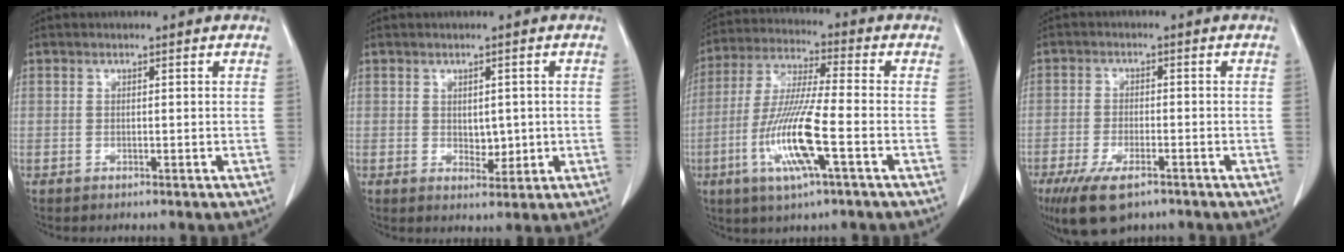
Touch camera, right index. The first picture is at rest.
{"total": 3.0, "force": [0.1, 1.9, 2.3], "torque": [-0.030, -0.004, 0.010]}
{"total": 12.9, "force": [-4.2, 0.5, 12.2], "torque": [-0.252, -0.013, -0.081]}
{"total": 8.5, "force": [-5.5, 3.1, 5.6], "torque": [-0.105, -0.015, -0.092]}